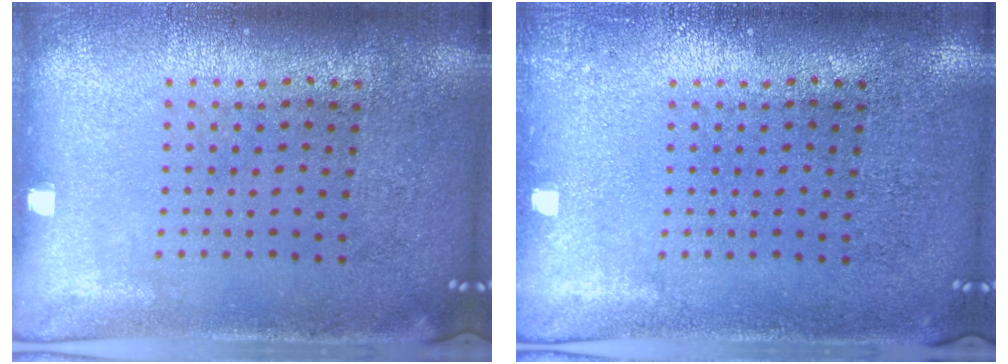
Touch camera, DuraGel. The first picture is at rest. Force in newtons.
{"total": 0.7, "press": 0.7, "slide": 0.2}